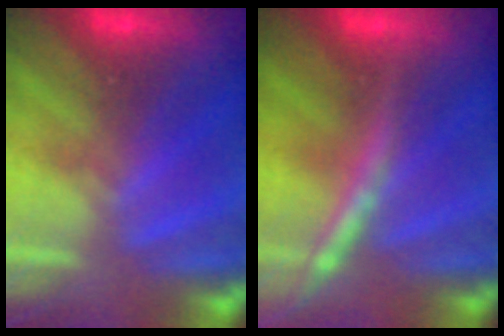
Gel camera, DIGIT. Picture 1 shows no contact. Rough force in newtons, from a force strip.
{"total": 2.8}